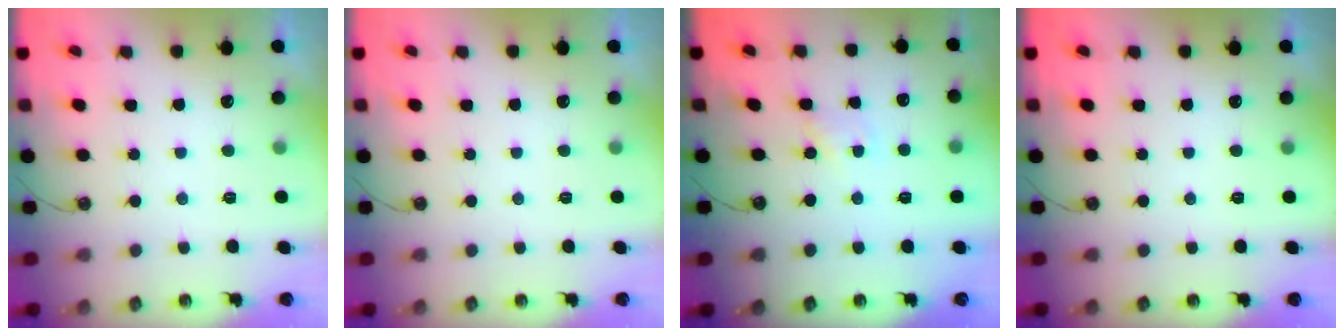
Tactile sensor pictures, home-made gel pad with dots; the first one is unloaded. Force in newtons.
{"total": 0.0}
{"total": 2.2, "press": 2.2, "slide": 0.3}
{"total": 0.0}